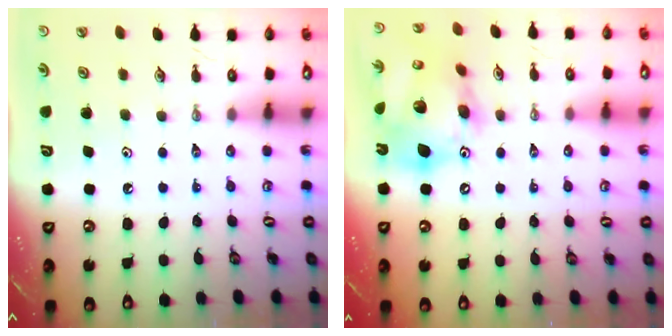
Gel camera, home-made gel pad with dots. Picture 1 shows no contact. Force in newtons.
{"total": 19.2, "press": 19.0, "slide": 3.2}